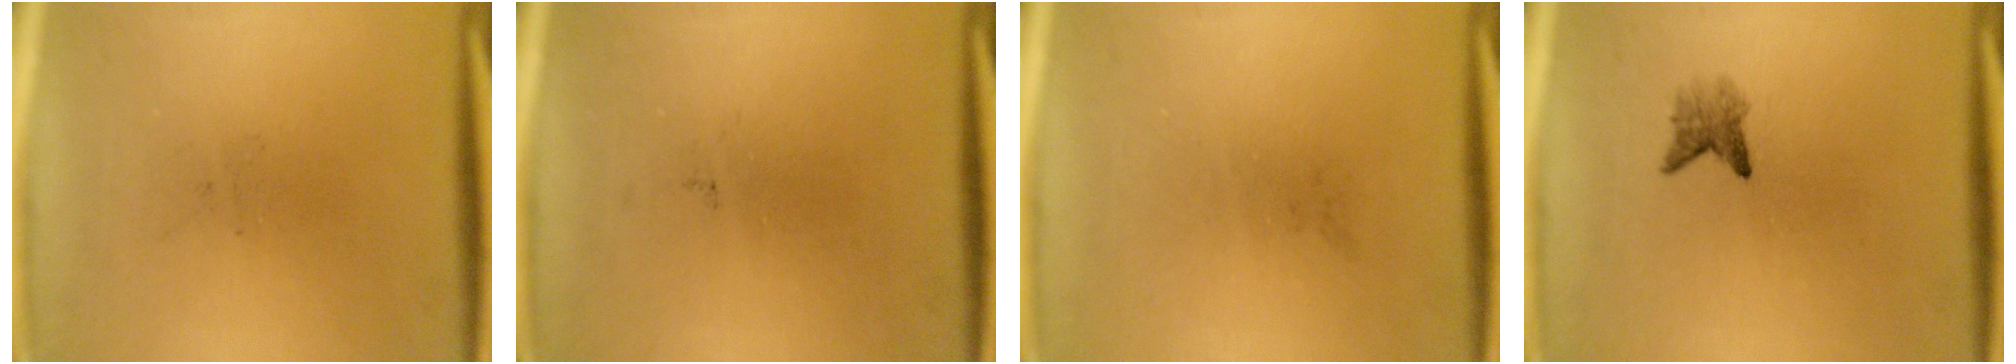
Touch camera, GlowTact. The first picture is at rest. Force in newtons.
{"total": 0.0}
{"total": 0.0}
{"total": 2.0}